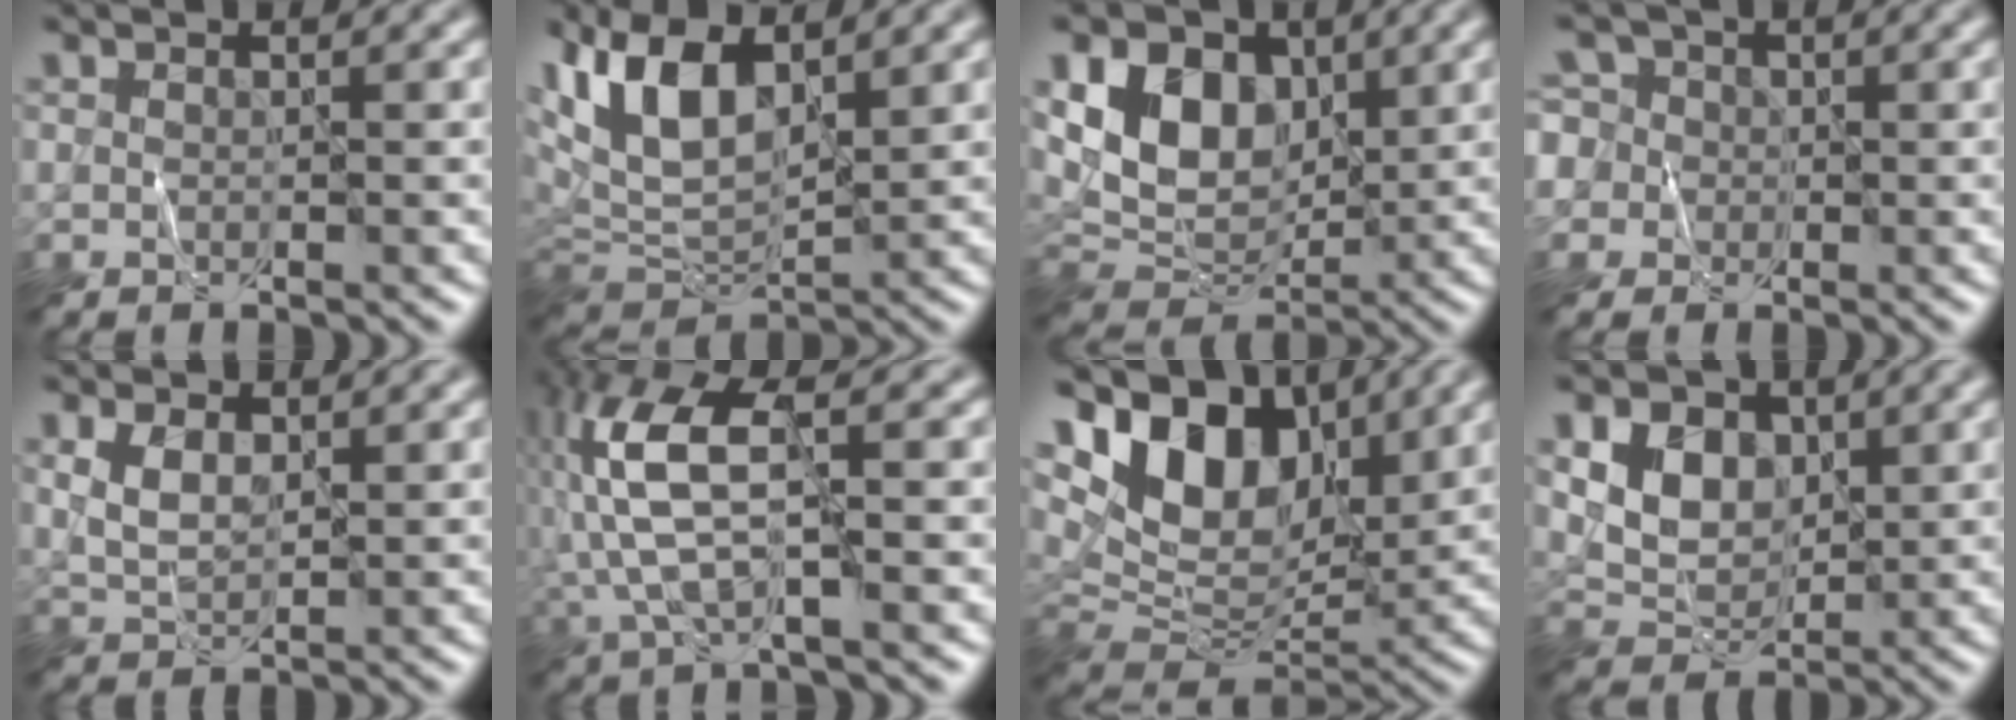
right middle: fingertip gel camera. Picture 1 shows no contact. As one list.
[{"total": 9.2, "force": [4.4, 4.4, 6.8], "torque": [-0.157, 0.011, 0.079]}, {"total": 7.9, "force": [2.4, 5.7, 4.8], "torque": [-0.094, -0.006, 0.039]}, {"total": 6.6, "force": [1.1, 6.0, 2.6], "torque": [-0.050, 0.043, -0.026]}, {"total": 2.7, "force": [1.1, 1.6, 1.9], "torque": [-0.047, 0.000, 0.027]}, {"total": 9.0, "force": [0.1, 3.6, 8.2], "torque": [-0.202, 0.021, -0.004]}, {"total": 10.0, "force": [5.0, 6.0, 6.3], "torque": [-0.107, -0.003, 0.089]}, {"total": 4.8, "force": [1.5, 3.6, 2.8], "torque": [-0.060, -0.004, 0.028]}]